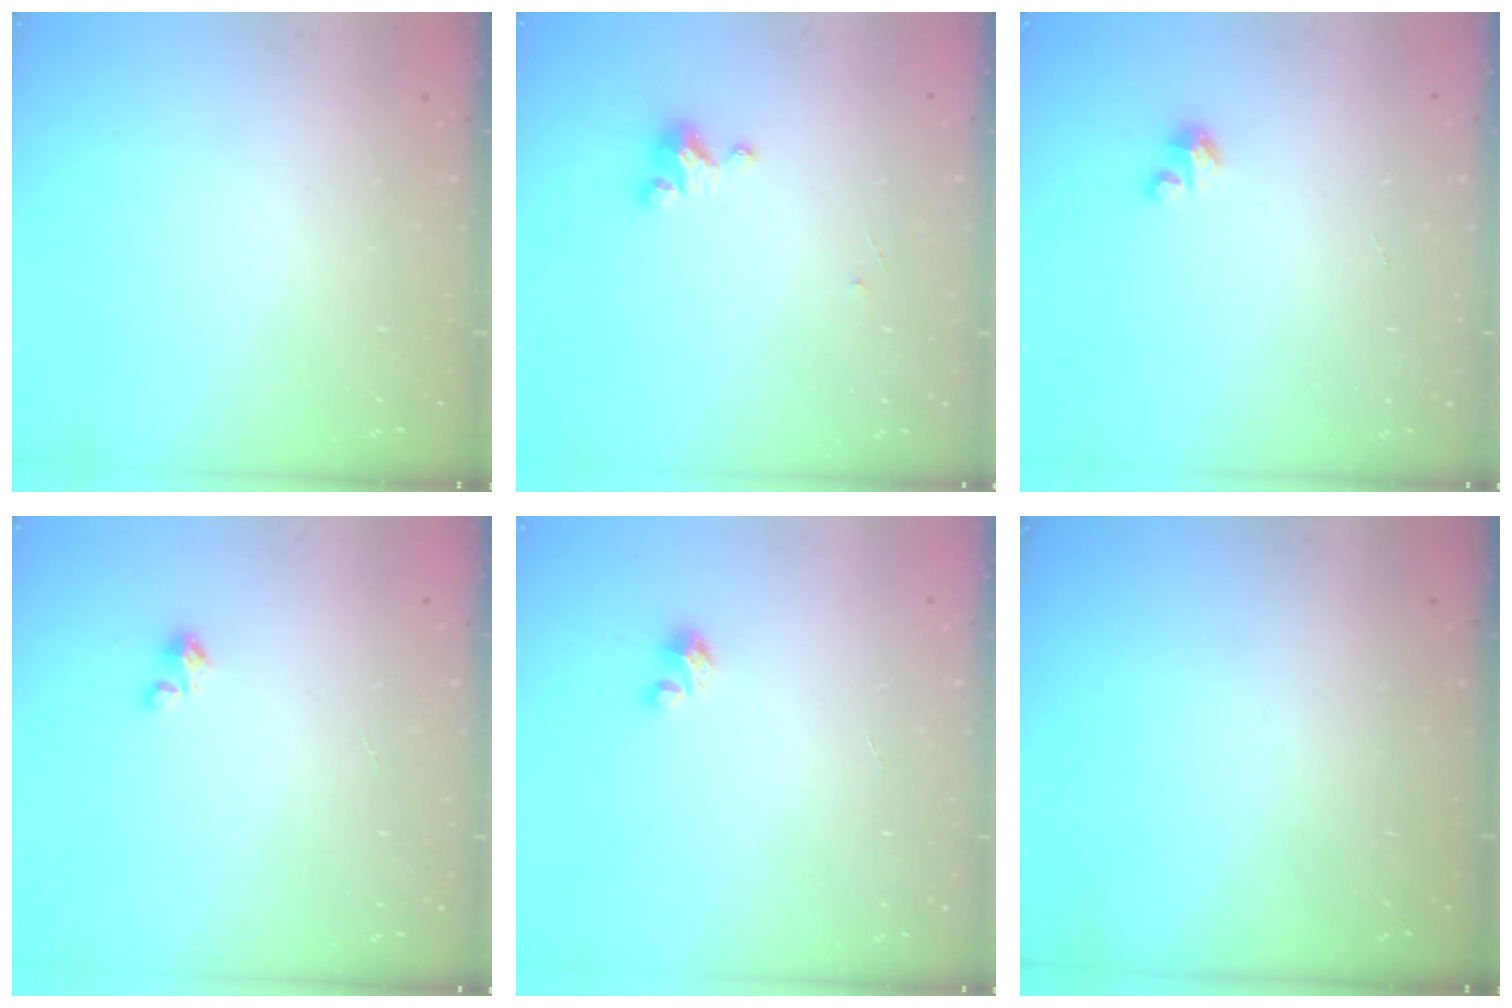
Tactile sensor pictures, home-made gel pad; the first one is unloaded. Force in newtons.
{"total": 2.7, "press": 2.7, "slide": 0.3}
{"total": 3.3, "press": 3.3, "slide": 0.2}
{"total": 2.1, "press": 2.1, "slide": 0.2}
{"total": 1.8, "press": 1.8, "slide": 0.1}
{"total": 0.0}